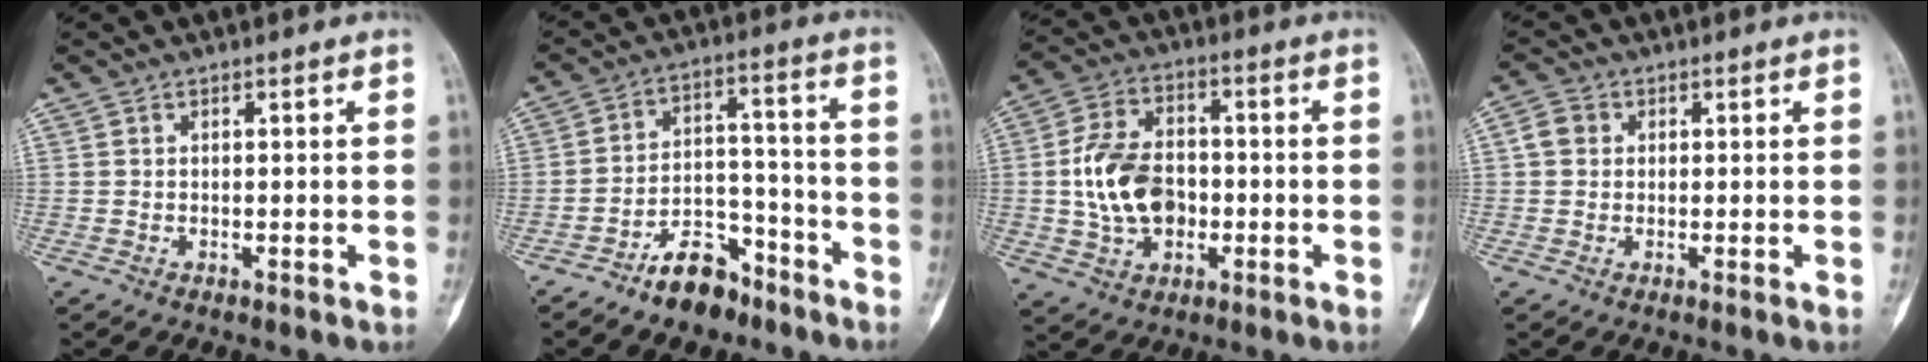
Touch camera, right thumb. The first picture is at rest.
{"total": 10.1, "force": [-7.3, 5.3, 4.6], "torque": [-0.053, 0.069, -0.127]}
{"total": 12.5, "force": [-1.1, 8.6, 8.9], "torque": [-0.144, 0.021, -0.021]}
{"total": 2.8, "force": [0.3, 2.4, 1.4], "torque": [-0.022, 0.011, 0.000]}